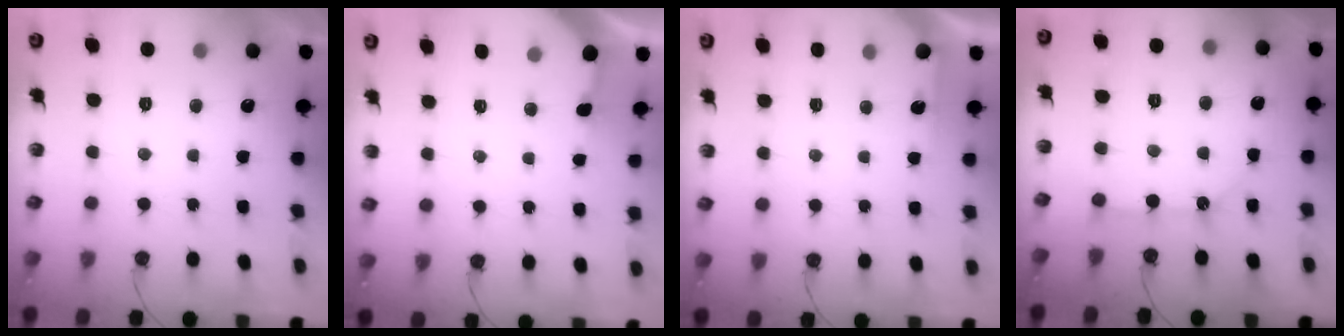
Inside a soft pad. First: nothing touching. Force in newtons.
{"total": 3.5, "press": 3.5, "slide": 0.2}
{"total": 2.8, "press": 2.8, "slide": 0.4}
{"total": 8.0, "press": 8.0, "slide": 0.4}